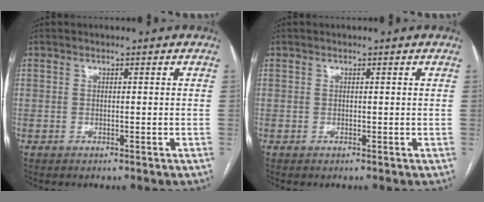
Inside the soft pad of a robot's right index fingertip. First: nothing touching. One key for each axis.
{"total": 0.0}